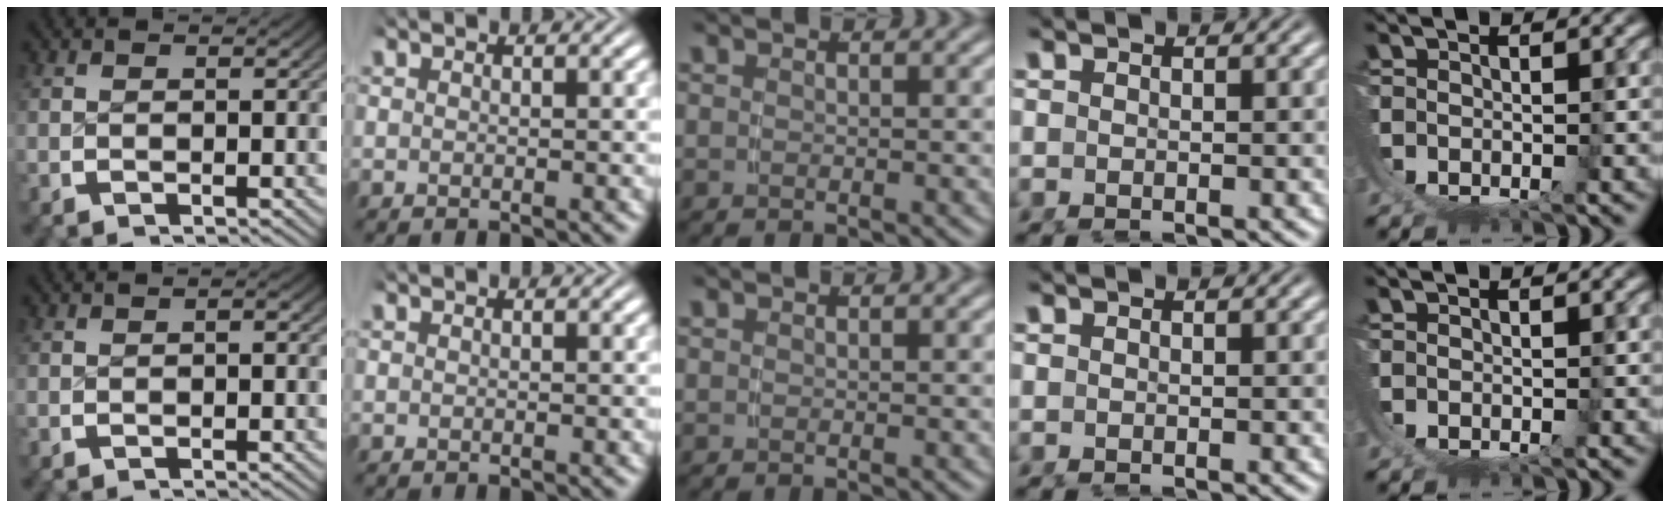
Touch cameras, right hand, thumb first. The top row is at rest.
{"thumb": {"total": 0.5, "force": [-0.2, 0.2, 0.4], "torque": [-0.006, 0.001, -0.006]}}